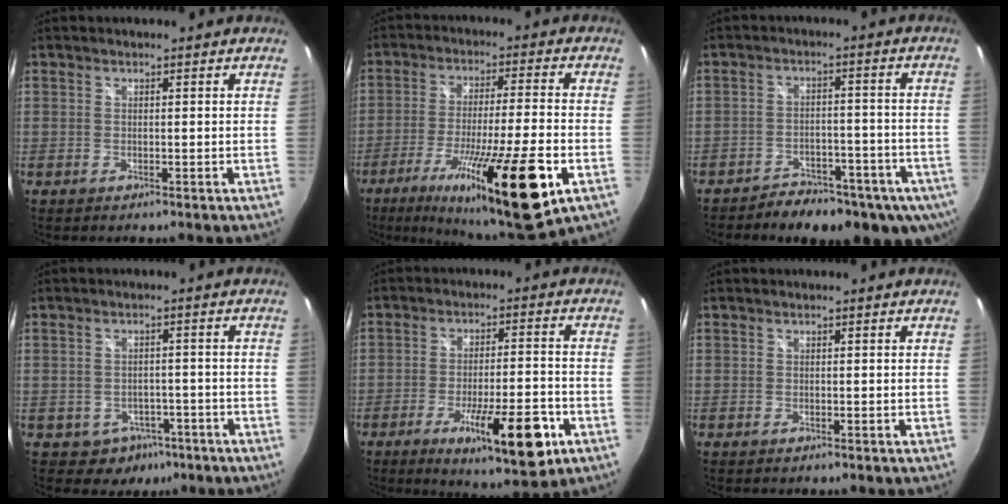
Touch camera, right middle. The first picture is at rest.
{"total": 22.1, "force": [-10.4, 2.8, 19.3], "torque": [-0.333, -0.053, -0.165]}
{"total": 15.9, "force": [-10.8, 7.6, 8.8], "torque": [-0.154, -0.015, -0.135]}
{"total": 5.8, "force": [-3.3, 4.5, 1.3], "torque": [-0.033, 0.011, -0.031]}
{"total": 14.3, "force": [-7.1, 3.1, 12.1], "torque": [-0.197, -0.022, -0.099]}
{"total": 0.0}